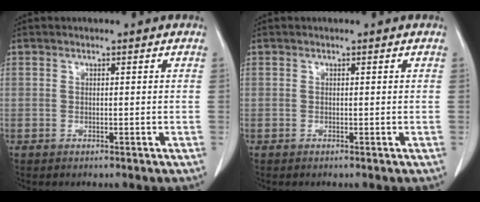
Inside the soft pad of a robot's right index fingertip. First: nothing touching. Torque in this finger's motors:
{"motor_torque": [0.03, -0.02, 0.00, 0.01]}